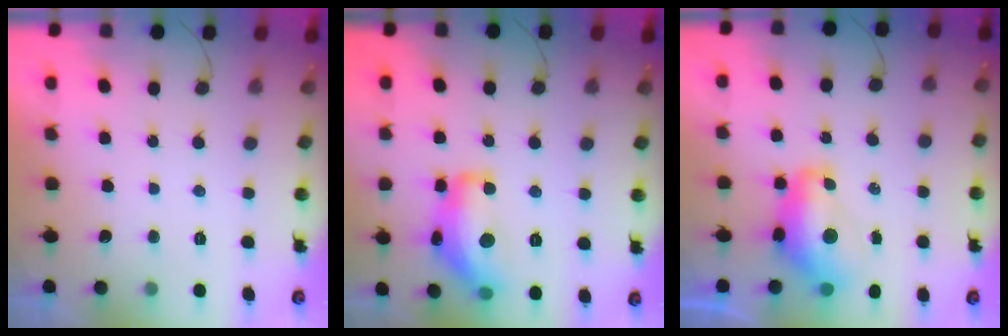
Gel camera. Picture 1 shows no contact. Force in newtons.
{"total": 16.7, "press": 16.7, "slide": 1.0}
{"total": 12.7, "press": 12.7, "slide": 1.1}